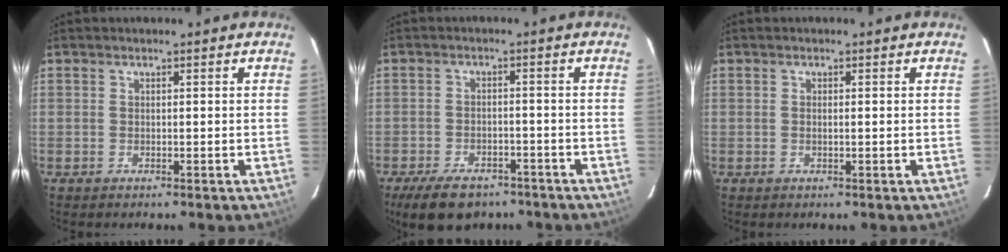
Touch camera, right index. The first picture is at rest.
{"total": 11.1, "force": [-8.1, 5.3, 5.3], "torque": [-0.124, -0.009, -0.121]}
{"total": 0.8, "force": [0.0, -0.1, 0.8], "torque": [-0.015, 0.000, 0.000]}